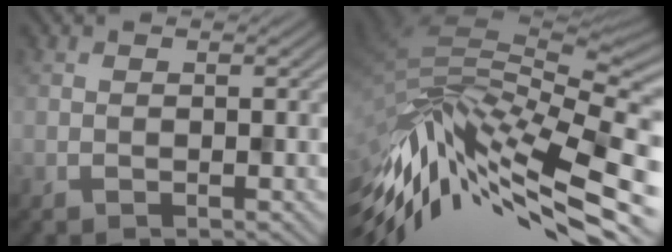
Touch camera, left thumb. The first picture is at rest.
{"total": 14.2, "force": [-6.0, 6.0, 11.4], "torque": [-0.264, -0.006, -0.100]}